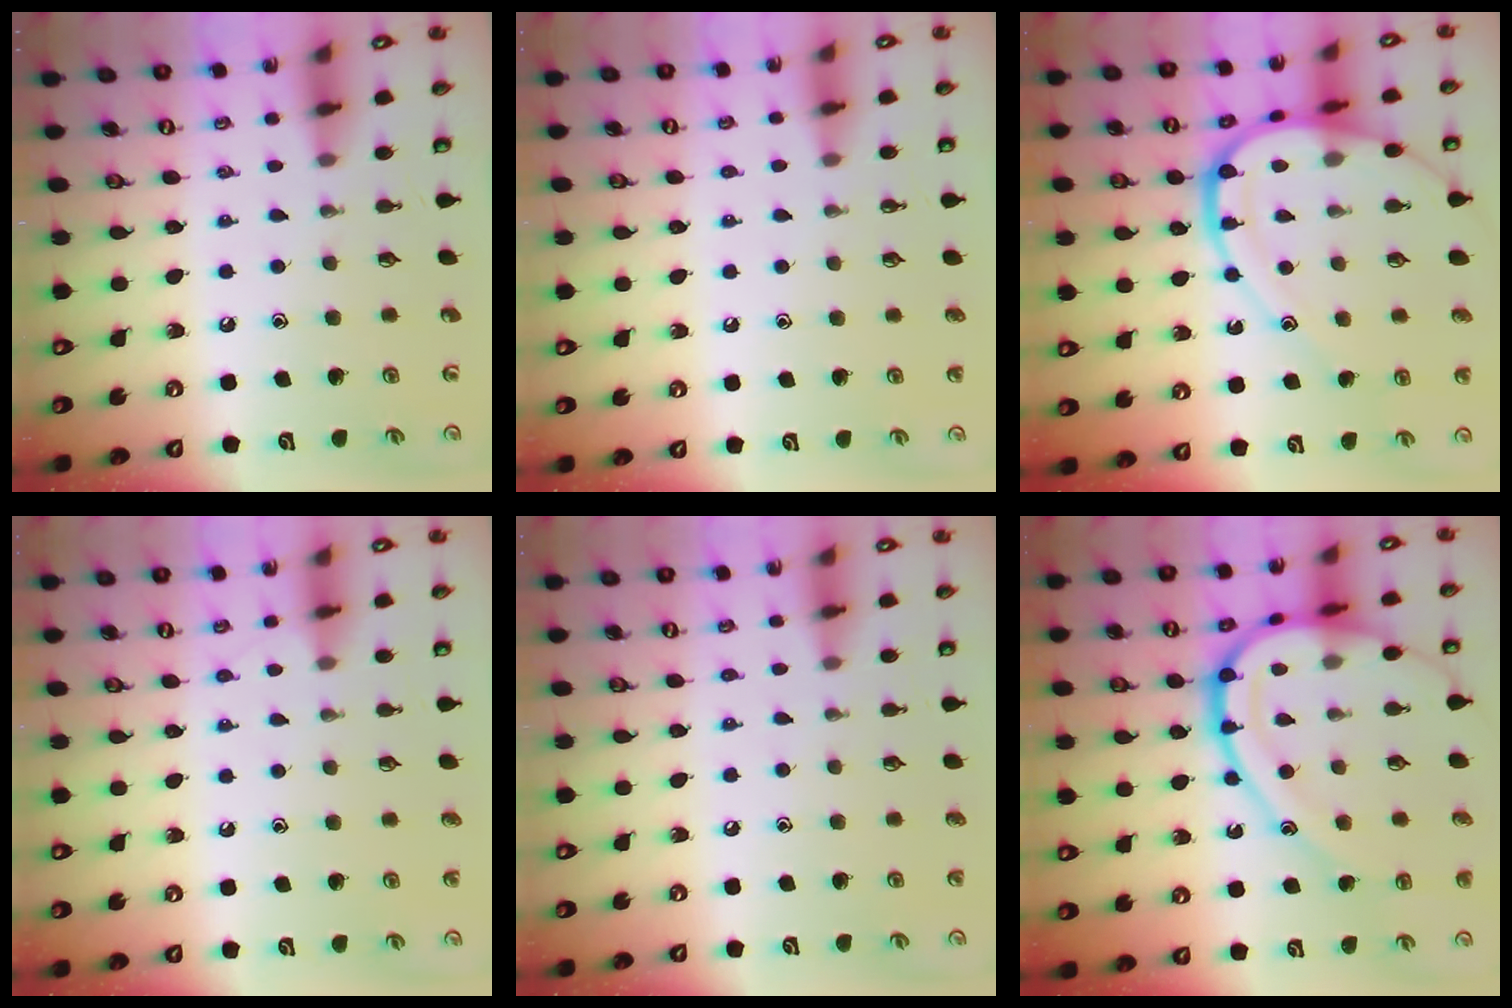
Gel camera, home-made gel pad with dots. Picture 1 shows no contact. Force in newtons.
{"total": 1.1, "press": 1.1, "slide": 0.3}
{"total": 16.4, "press": 16.3, "slide": 1.4}
{"total": 4.2, "press": 4.2, "slide": 0.4}
{"total": 4.1, "press": 4.1, "slide": 0.4}
{"total": 23.0, "press": 23.0, "slide": 1.9}